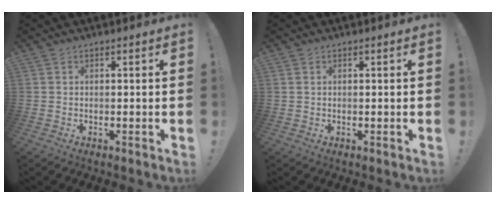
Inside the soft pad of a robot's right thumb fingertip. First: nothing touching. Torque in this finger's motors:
{"motor_torque": [0.17, 0.03, -0.35, 0.15, -0.02]}